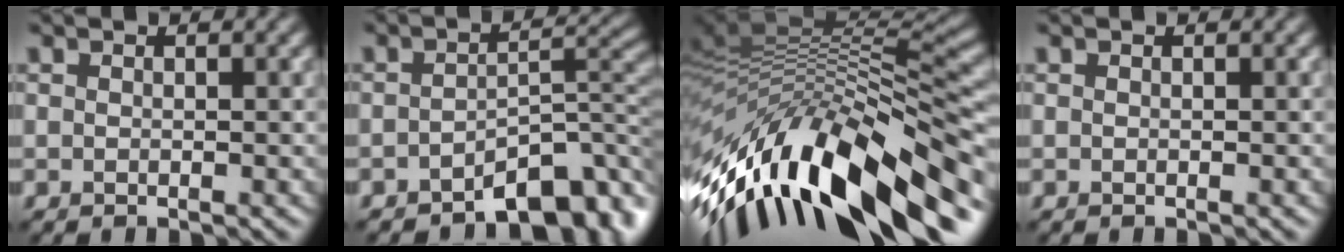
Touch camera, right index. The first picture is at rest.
{"total": 6.8, "force": [-4.4, 2.7, 4.5], "torque": [-0.040, 0.005, -0.071]}
{"total": 15.1, "force": [-6.1, 4.8, 12.9], "torque": [-0.230, 0.031, -0.107]}
{"total": 0.0}